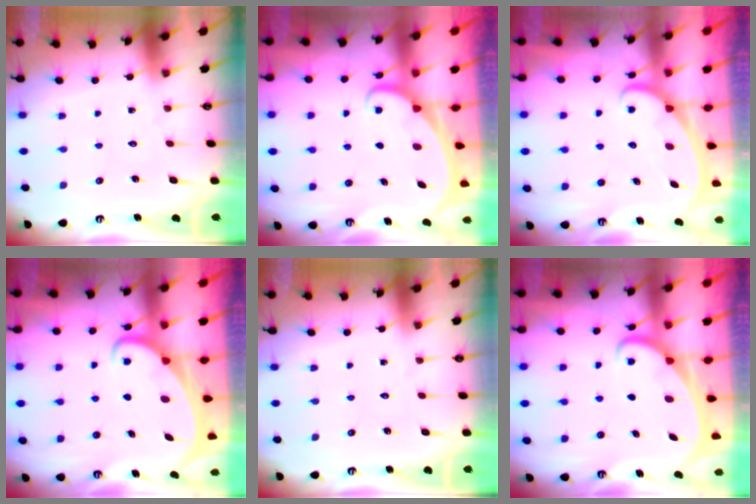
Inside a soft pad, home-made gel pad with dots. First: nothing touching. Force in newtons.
{"total": 1.8, "press": 1.8, "slide": 0.2}
{"total": 2.3, "press": 2.3, "slide": 0.4}
{"total": 2.7, "press": 2.7, "slide": 0.3}
{"total": 0.0}
{"total": 2.2, "press": 2.2, "slide": 0.3}